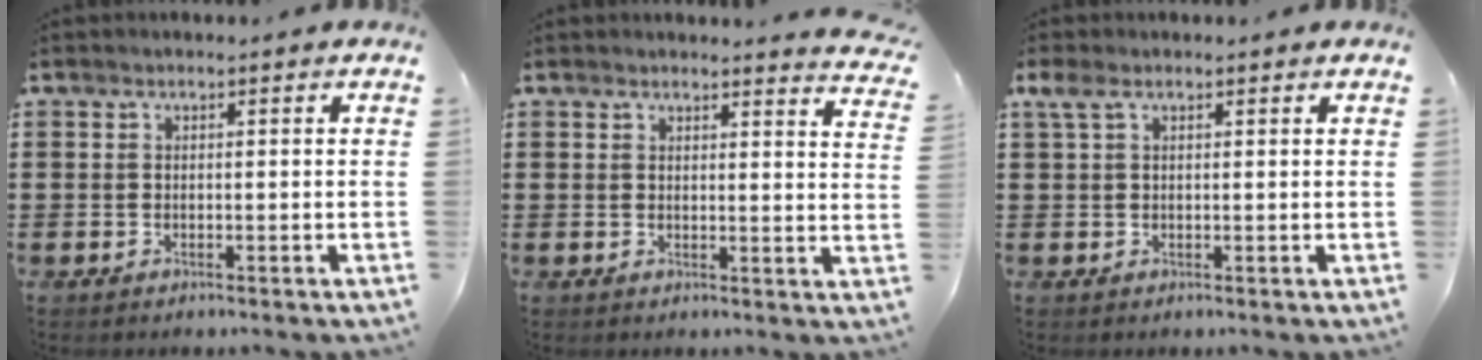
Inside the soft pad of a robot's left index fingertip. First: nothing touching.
{"total": 2.8, "force": [2.7, -0.3, 0.4], "torque": [-0.011, -0.014, 0.049]}
{"total": 1.9, "force": [1.0, 0.9, 1.4], "torque": [-0.032, 0.006, 0.018]}